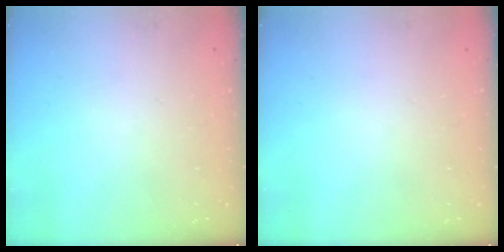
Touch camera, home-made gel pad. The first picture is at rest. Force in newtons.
{"total": 0.0}